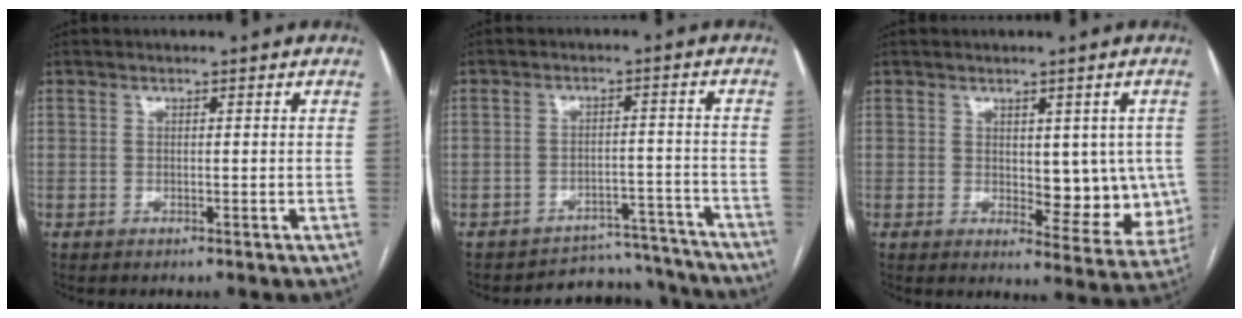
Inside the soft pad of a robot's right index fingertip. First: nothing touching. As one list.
[{"total": 10.6, "force": [-10.0, 3.2, -1.1], "torque": [0.038, 0.048, -0.126]}, {"total": 8.9, "force": [0.5, 4.4, 7.7], "torque": [-0.073, -0.006, 0.016]}]